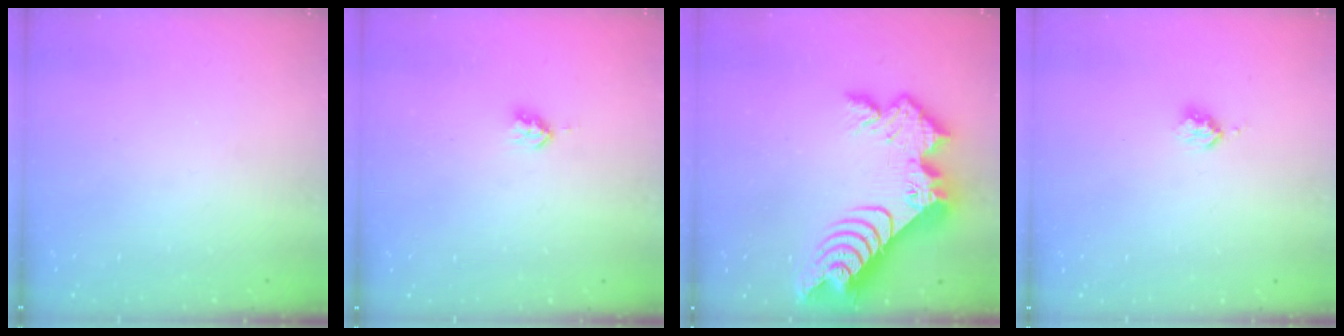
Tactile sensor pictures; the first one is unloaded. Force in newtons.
{"total": 2.8, "press": 2.8, "slide": 0.2}
{"total": 17.2, "press": 17.2, "slide": 1.2}
{"total": 2.5, "press": 2.5, "slide": 0.3}